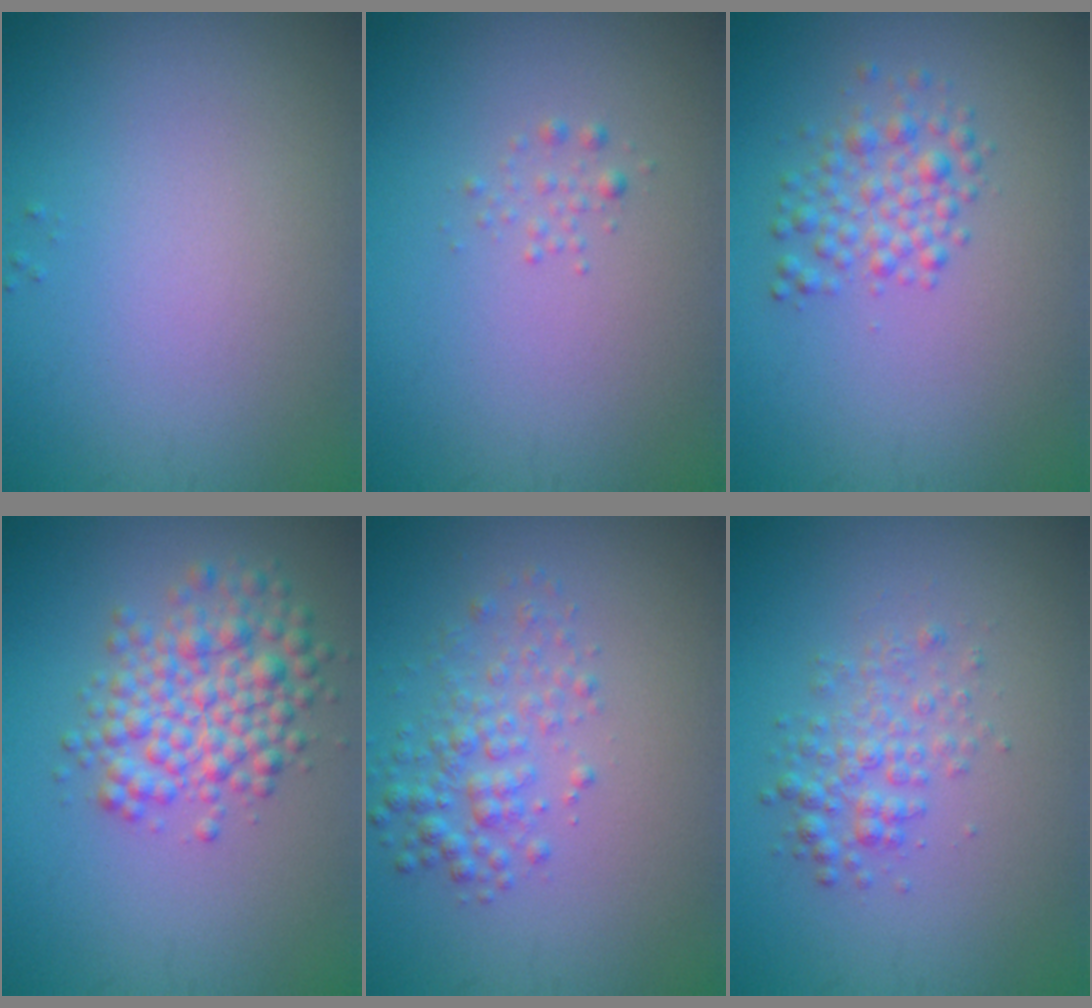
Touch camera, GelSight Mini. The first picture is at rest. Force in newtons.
{"total": 0.8, "press": 0.8, "slide": 0.0}
{"total": 2.7, "press": 2.7, "slide": 0.1}
{"total": 4.9, "press": 4.9, "slide": 0.1}
{"total": 2.8, "press": 2.8, "slide": 0.0}
{"total": 2.5, "press": 2.5, "slide": 0.0}